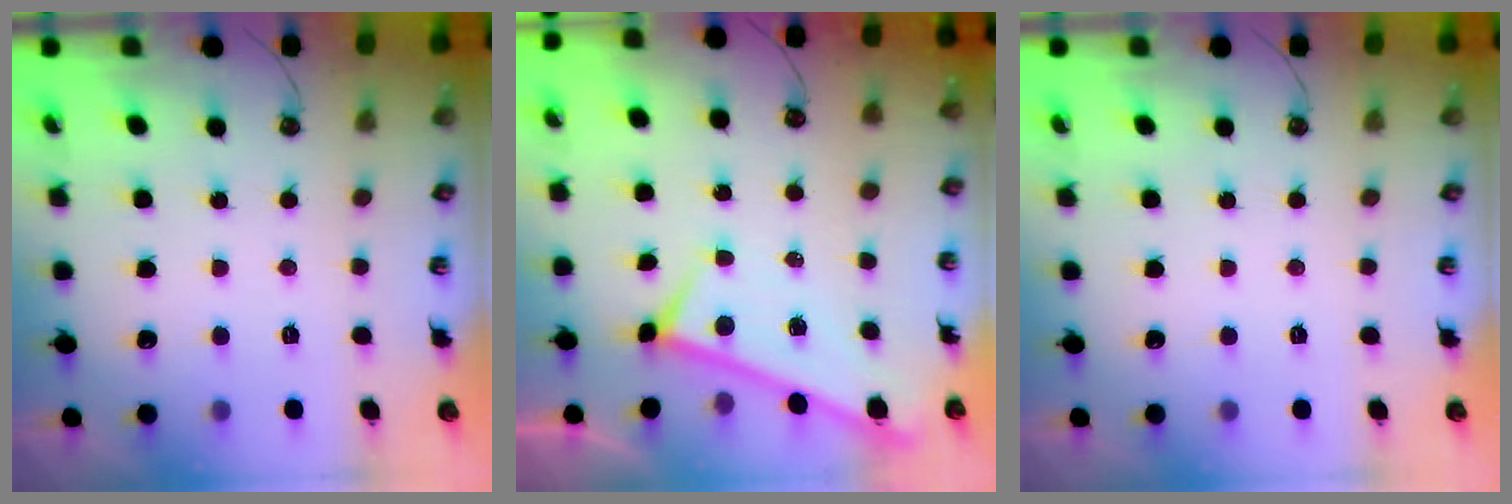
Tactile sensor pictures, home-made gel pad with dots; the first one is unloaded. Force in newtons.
{"total": 0.0}
{"total": 0.0}